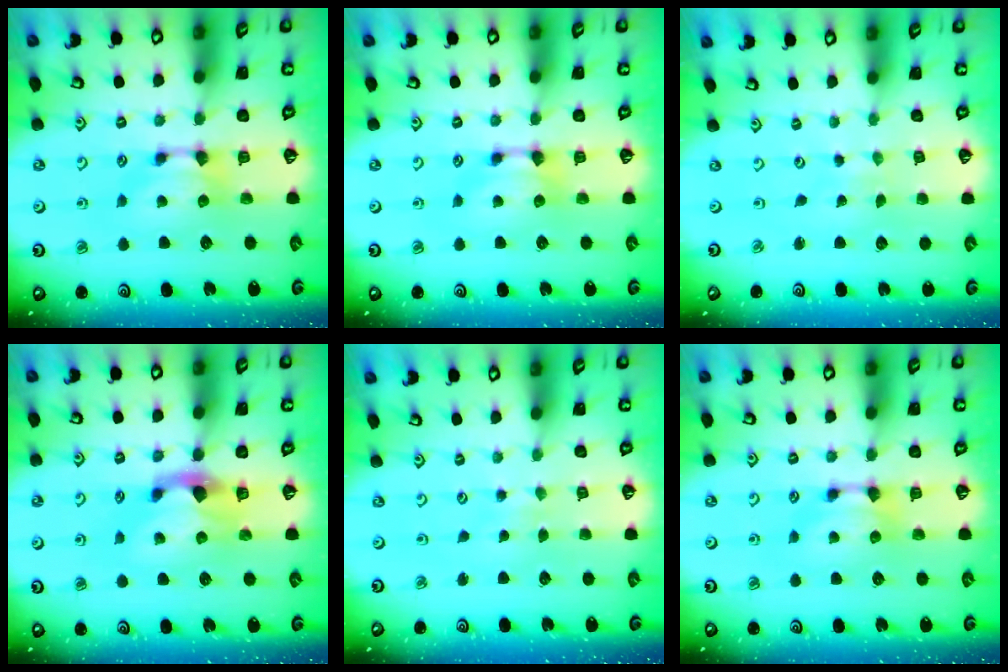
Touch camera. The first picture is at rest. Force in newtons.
{"total": 0.0}
{"total": 6.5, "press": 6.5, "slide": 0.4}
{"total": 2.3, "press": 1.9, "slide": 1.3}
{"total": 3.7, "press": 3.7, "slide": 0.0}
{"total": 0.0}